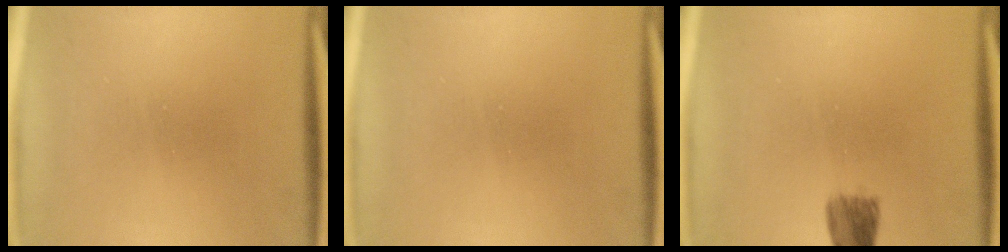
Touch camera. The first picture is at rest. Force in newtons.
{"total": 0.0}
{"total": 3.1}